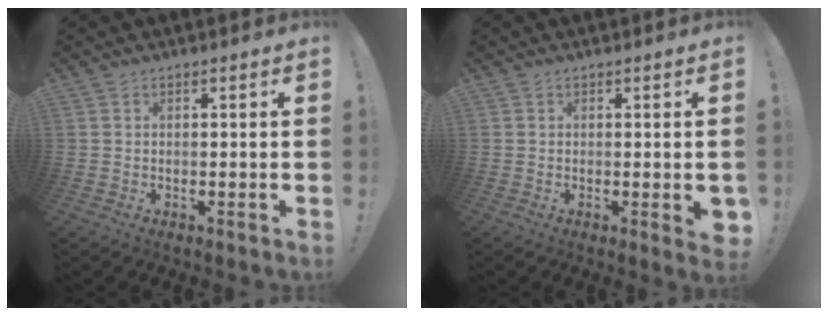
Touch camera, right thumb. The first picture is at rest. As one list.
[{"total": 2.6, "force": [0.0, 0.5, 2.6], "torque": [-0.028, -0.006, 0.002]}]